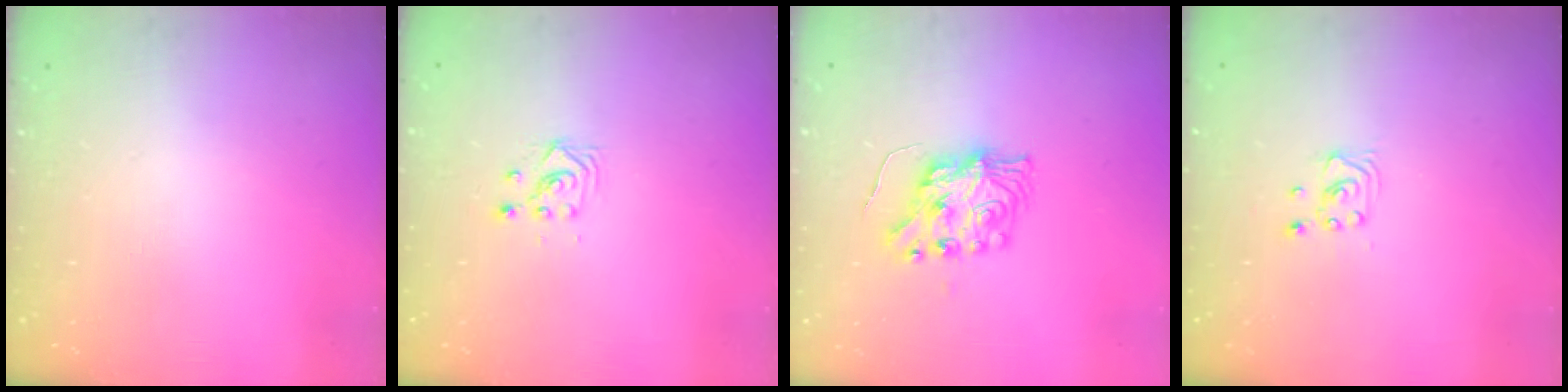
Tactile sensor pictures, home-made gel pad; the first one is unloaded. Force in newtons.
{"total": 3.0, "press": 3.0, "slide": 0.1}
{"total": 8.7, "press": 8.6, "slide": 0.4}
{"total": 2.2, "press": 2.2, "slide": 0.2}